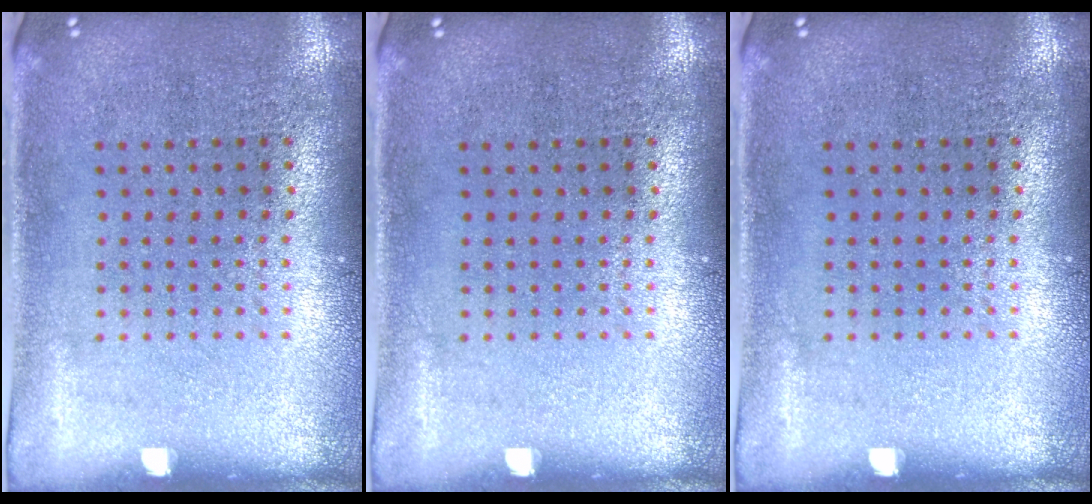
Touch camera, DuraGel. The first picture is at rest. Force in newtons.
{"total": 0.0}
{"total": 0.0}